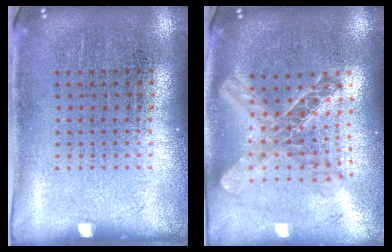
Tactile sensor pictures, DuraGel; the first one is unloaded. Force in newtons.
{"total": 2.1, "press": 1.8, "slide": 1.2}